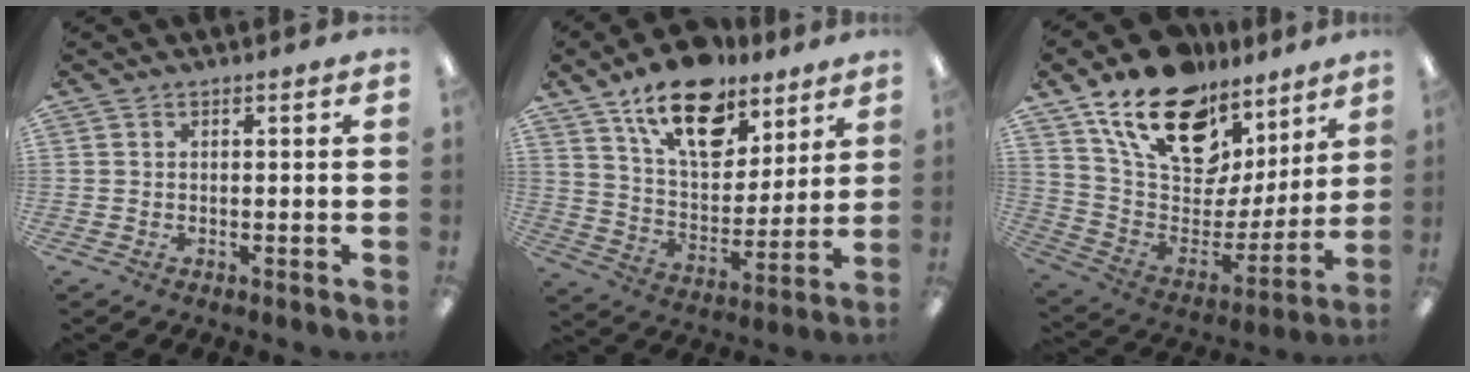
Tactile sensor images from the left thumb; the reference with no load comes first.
{"total": 18.7, "force": [12.6, 9.7, 9.9], "torque": [-0.156, -0.069, 0.219]}
{"total": 21.9, "force": [14.5, 12.1, 11.1], "torque": [-0.190, -0.086, 0.261]}